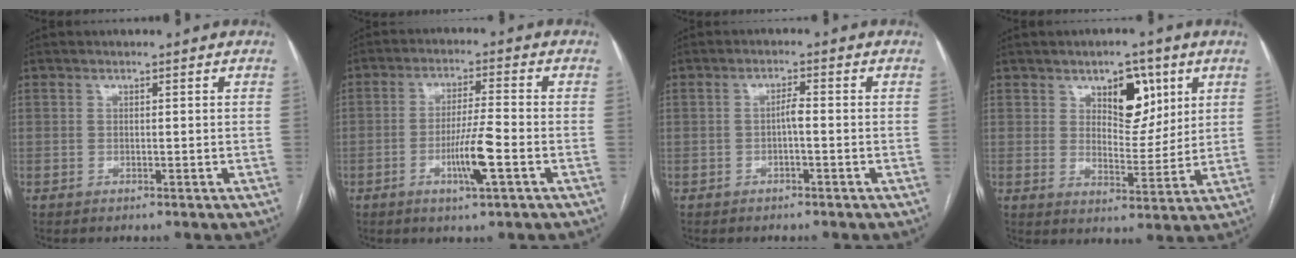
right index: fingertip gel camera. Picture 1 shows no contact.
{"total": 7.2, "force": [-2.5, 0.1, 6.7], "torque": [-0.125, -0.007, -0.046]}
{"total": 1.9, "force": [-0.5, 0.3, 1.8], "torque": [-0.029, 0.004, -0.010]}
{"total": 8.1, "force": [4.0, 4.1, 5.7], "torque": [-0.081, 0.004, 0.065]}